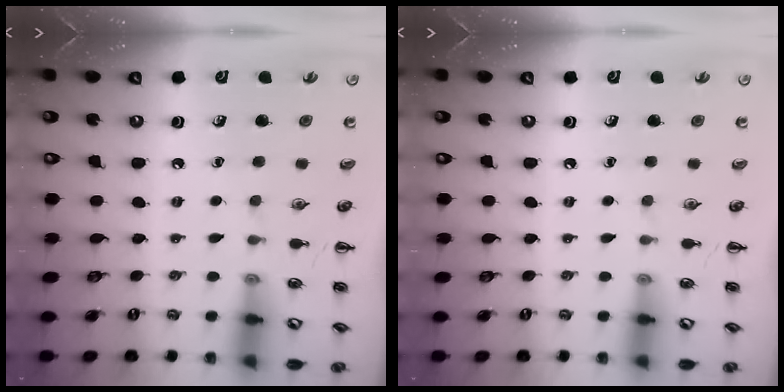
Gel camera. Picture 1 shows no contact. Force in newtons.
{"total": 0.0}